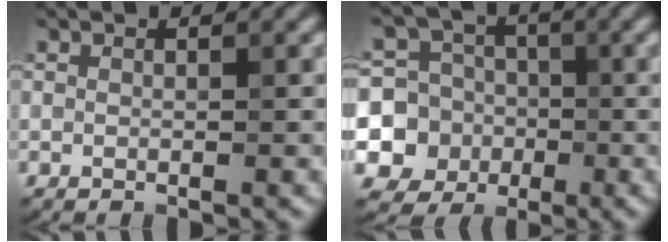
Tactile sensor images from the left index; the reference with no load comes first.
{"total": 7.0, "force": [-1.4, 6.5, 2.2], "torque": [-0.034, -0.002, -0.047]}